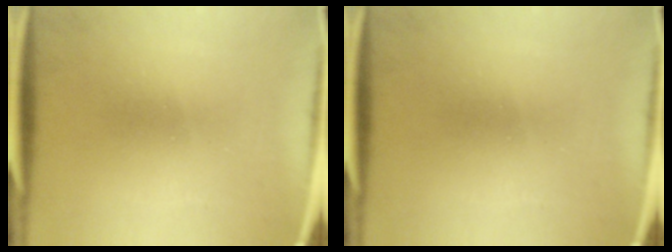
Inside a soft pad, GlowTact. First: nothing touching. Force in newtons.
{"total": 0.0}